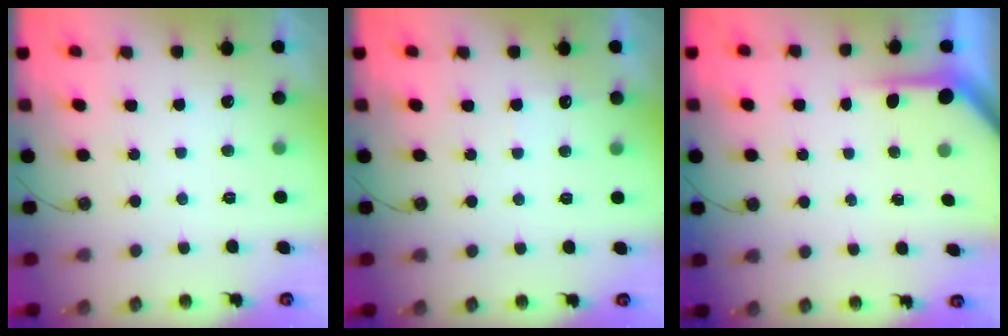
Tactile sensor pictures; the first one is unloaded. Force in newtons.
{"total": 3.0, "press": 3.0, "slide": 0.5}
{"total": 3.7, "press": 3.7, "slide": 0.2}